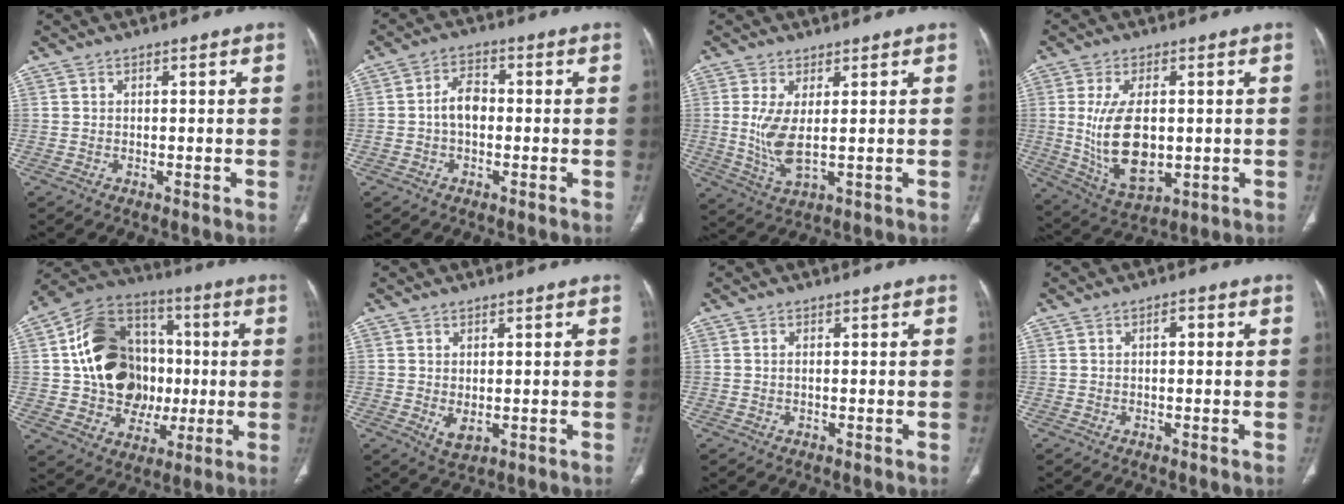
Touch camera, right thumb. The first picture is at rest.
{"total": 4.9, "force": [-0.5, 3.2, 3.7], "torque": [-0.059, 0.017, -0.016]}
{"total": 6.8, "force": [0.6, 2.2, 6.4], "torque": [-0.147, -0.019, 0.021]}
{"total": 13.8, "force": [0.0, 7.2, 11.8], "torque": [-0.216, -0.015, 0.019]}
{"total": 21.8, "force": [1.1, 17.1, 13.5], "torque": [-0.193, 0.023, 0.028]}
{"total": 3.2, "force": [-0.4, 1.8, 2.6], "torque": [-0.041, -0.007, 0.006]}
{"total": 0.5, "force": [0.1, 0.2, 0.5], "torque": [-0.013, 0.000, 0.001]}
{"total": 1.5, "force": [0.3, 0.7, 1.3], "torque": [-0.016, 0.005, 0.001]}